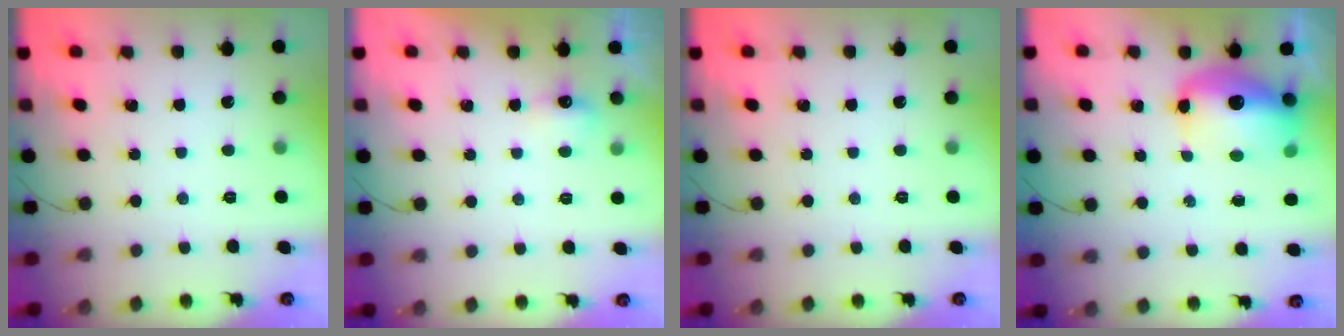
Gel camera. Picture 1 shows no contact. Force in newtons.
{"total": 4.6, "press": 4.5, "slide": 0.9}
{"total": 0.0}
{"total": 12.8, "press": 12.5, "slide": 2.8}